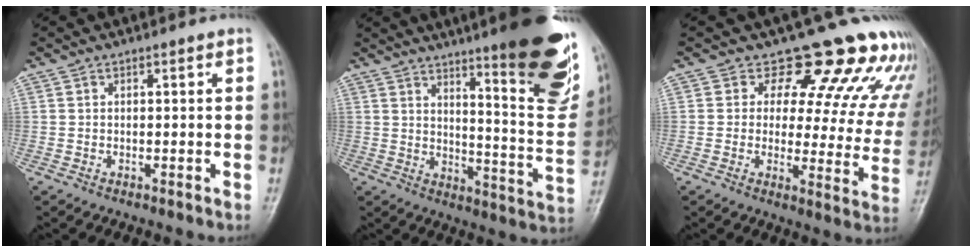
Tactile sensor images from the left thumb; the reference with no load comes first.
{"total": 23.3, "force": [14.0, 4.3, 18.2], "torque": [-0.214, -0.080, 0.194]}
{"total": 16.9, "force": [14.6, 6.3, 5.7], "torque": [-0.009, -0.104, 0.148]}